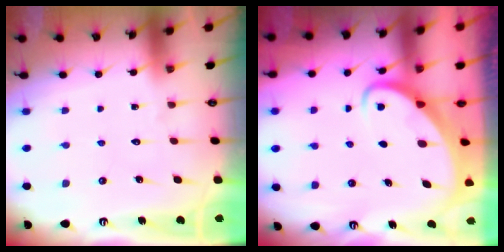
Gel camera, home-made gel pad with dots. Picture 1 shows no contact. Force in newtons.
{"total": 2.8, "press": 2.8, "slide": 0.3}